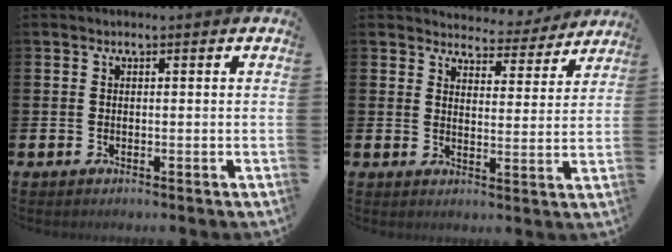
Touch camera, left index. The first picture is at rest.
{"total": 4.6, "force": [4.4, 1.2, 0.0], "torque": [-0.010, -0.038, 0.075]}